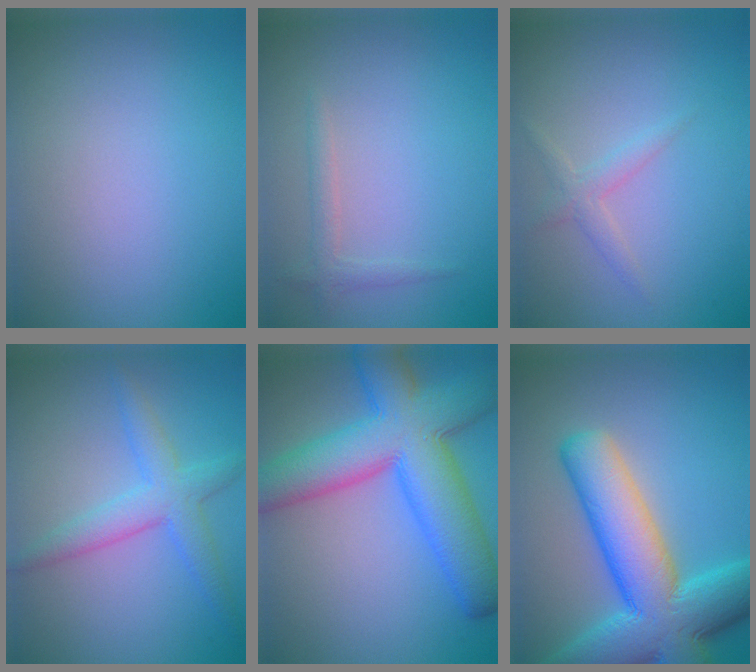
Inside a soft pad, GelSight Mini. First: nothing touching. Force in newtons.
{"total": 1.4, "press": 1.4, "slide": 0.1}
{"total": 1.5, "press": 1.5, "slide": 0.1}
{"total": 3.7, "press": 3.7, "slide": 0.2}
{"total": 11.8, "press": 11.8, "slide": 0.3}
{"total": 12.5, "press": 12.5, "slide": 0.7}